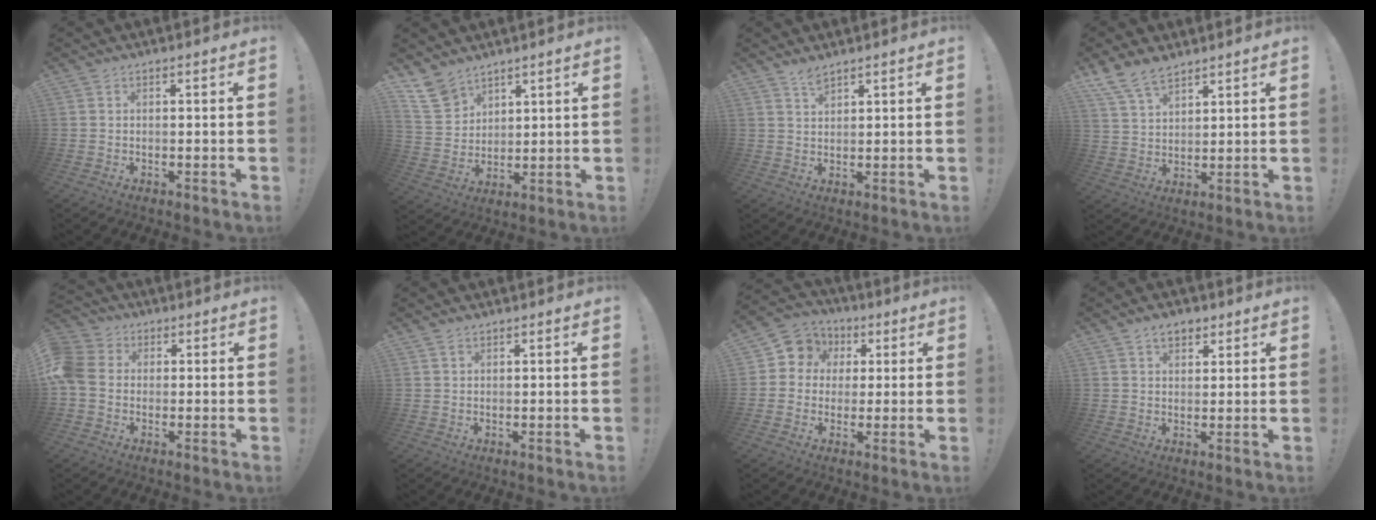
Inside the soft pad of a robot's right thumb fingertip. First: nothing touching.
{"total": 10.9, "force": [7.9, 6.9, 3.0], "torque": [-0.062, -0.048, 0.161]}
{"total": 2.9, "force": [2.5, 0.8, 1.1], "torque": [-0.017, -0.015, 0.045]}
{"total": 8.9, "force": [7.0, 4.0, 3.7], "torque": [-0.079, -0.034, 0.139]}
{"total": 8.5, "force": [-0.5, 7.1, 4.7], "torque": [-0.104, 0.021, -0.006]}
{"total": 1.2, "force": [0.9, 0.4, 0.6], "torque": [-0.007, -0.003, 0.017]}
{"total": 8.0, "force": [1.6, 7.5, 2.4], "torque": [-0.034, -0.002, 0.035]}
{"total": 4.9, "force": [3.0, 3.1, 2.4], "torque": [-0.027, -0.008, 0.053]}